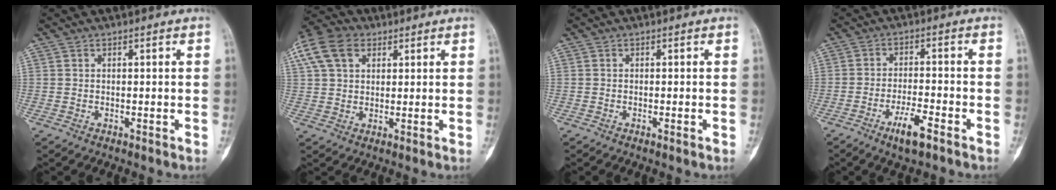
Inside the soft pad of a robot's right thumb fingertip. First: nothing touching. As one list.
[{"total": 13.7, "force": [6.0, 9.6, 7.8], "torque": [-0.169, 0.025, 0.107]}, {"total": 0.7, "force": [-0.3, 0.0, 0.7], "torque": [-0.012, 0.000, -0.003]}, {"total": 6.3, "force": [-3.8, 1.4, 4.8], "torque": [-0.090, 0.018, -0.065]}]